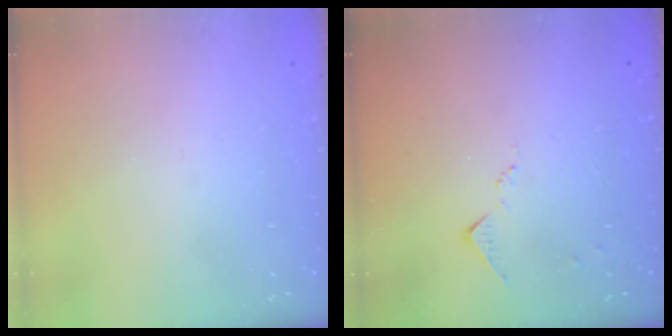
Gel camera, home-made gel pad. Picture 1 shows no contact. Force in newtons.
{"total": 6.1, "press": 6.1, "slide": 0.7}